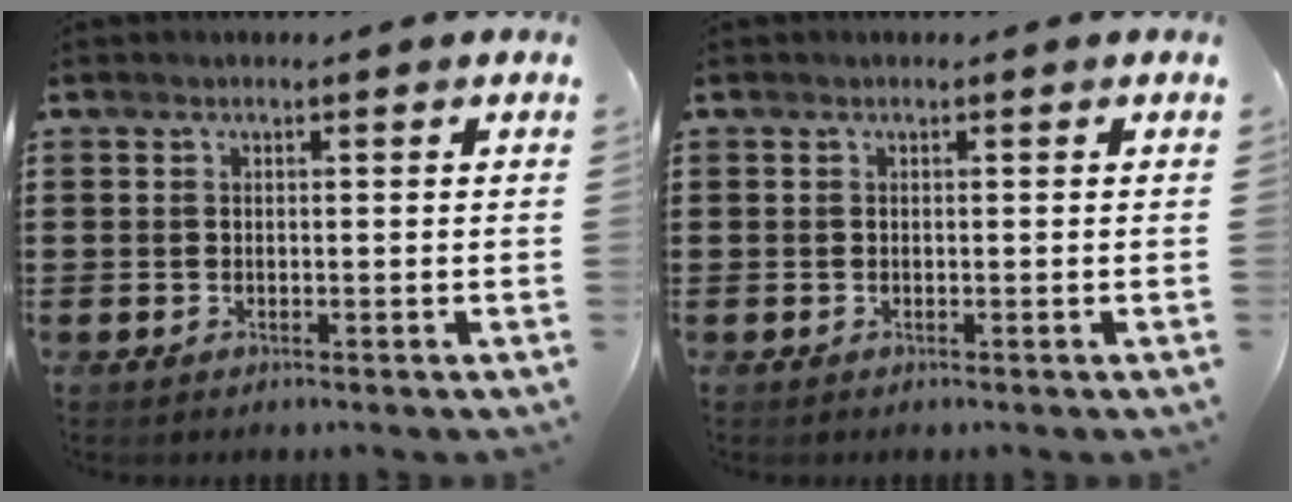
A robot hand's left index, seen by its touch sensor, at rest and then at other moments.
{"total": 0.0}